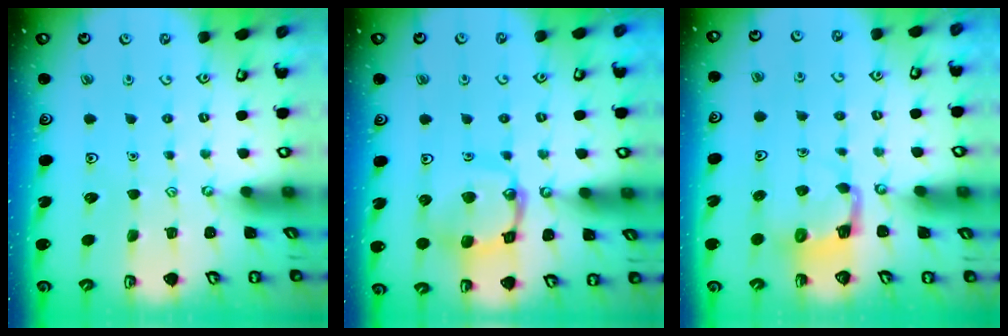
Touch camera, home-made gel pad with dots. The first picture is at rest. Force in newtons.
{"total": 13.4, "press": 13.4, "slide": 1.3}
{"total": 3.6, "press": 3.6, "slide": 0.3}